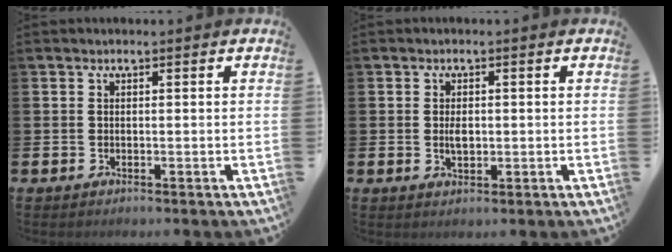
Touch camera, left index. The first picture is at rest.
{"total": 2.2, "force": [0.0, 1.2, 1.9], "torque": [-0.028, 0.001, -0.003]}